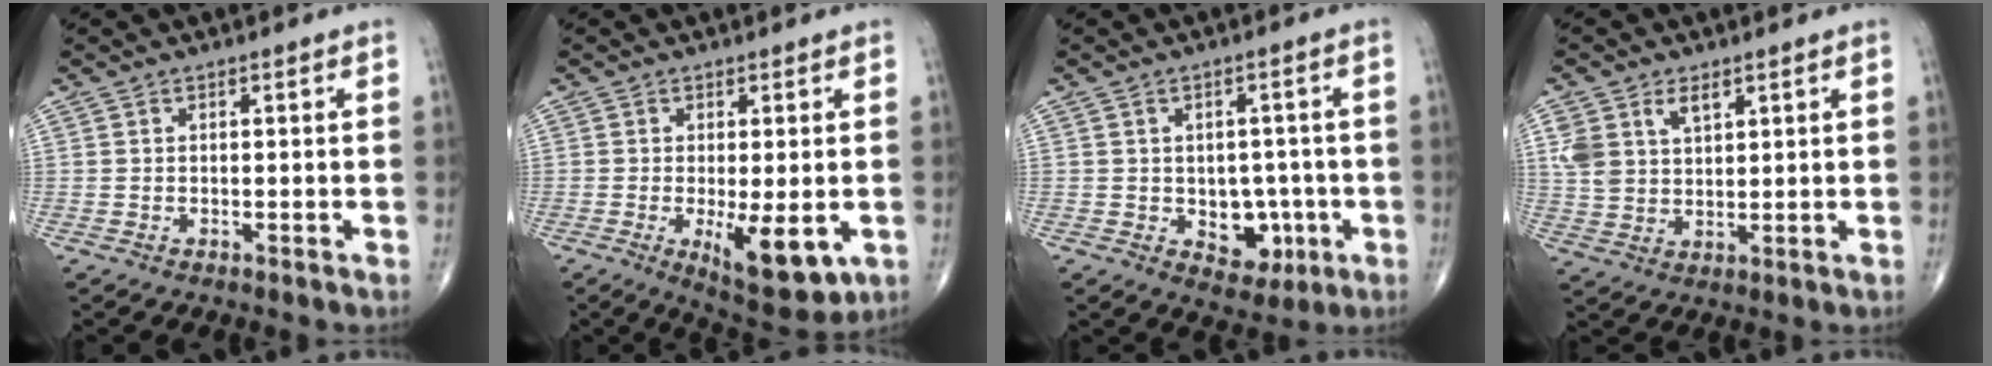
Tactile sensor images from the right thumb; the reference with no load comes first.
{"total": 10.1, "force": [-2.5, 3.6, 9.1], "torque": [-0.128, -0.023, -0.030]}
{"total": 7.4, "force": [-1.6, 5.5, 4.6], "torque": [-0.018, 0.012, -0.010]}
{"total": 7.1, "force": [3.4, 4.3, 4.6], "torque": [-0.080, -0.008, 0.073]}